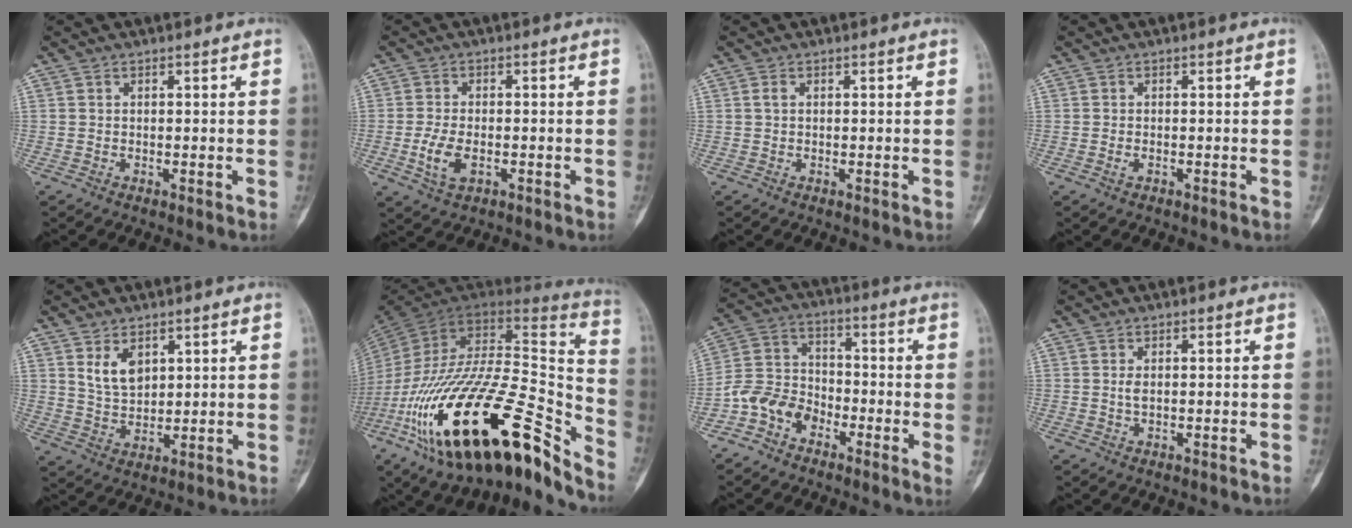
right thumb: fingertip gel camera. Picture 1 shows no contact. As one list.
[{"total": 5.6, "force": [-1.6, 3.0, 4.4], "torque": [-0.091, 0.002, -0.027]}, {"total": 0.8, "force": [0.1, 0.5, 0.6], "torque": [-0.011, 0.001, 0.001]}, {"total": 0.8, "force": [-0.4, 0.4, 0.6], "torque": [-0.014, 0.001, -0.007]}, {"total": 6.3, "force": [2.9, 3.9, 3.9], "torque": [-0.054, -0.020, 0.064]}, {"total": 35.6, "force": [-20.6, 11.7, 26.5], "torque": [-0.406, 0.066, -0.340]}, {"total": 9.3, "force": [-4.5, 6.2, 5.3], "torque": [-0.078, 0.036, -0.101]}, {"total": 1.4, "force": [0.2, 0.7, 1.2], "torque": [-0.027, -0.001, 0.007]}]